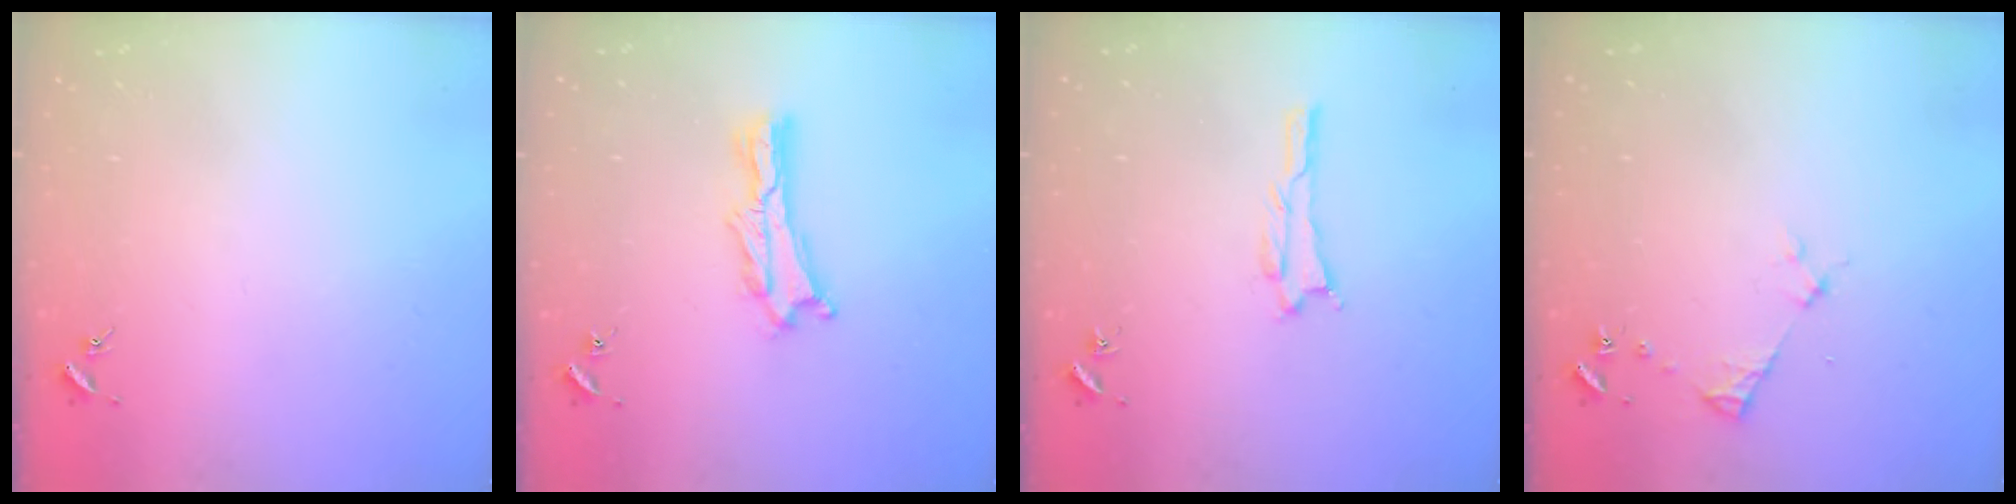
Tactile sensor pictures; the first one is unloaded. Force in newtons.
{"total": 2.1, "press": 2.1, "slide": 0.3}
{"total": 1.1, "press": 1.1, "slide": 0.1}
{"total": 3.2, "press": 3.2, "slide": 0.4}